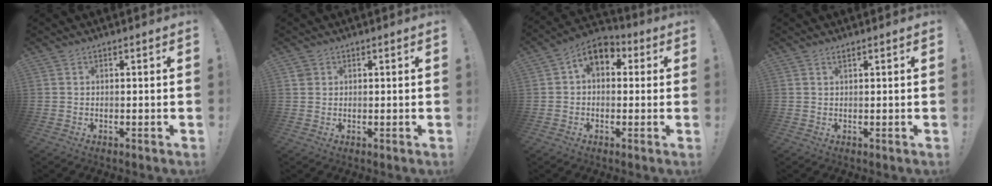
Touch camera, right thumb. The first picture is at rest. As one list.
[{"total": 1.6, "force": [0.9, 1.3, 0.3], "torque": [-0.001, 0.000, 0.016]}, {"total": 8.3, "force": [2.4, 5.8, 5.5], "torque": [-0.082, 0.004, 0.048]}, {"total": 0.8, "force": [0.6, 0.0, 0.5], "torque": [-0.009, -0.001, 0.011]}]